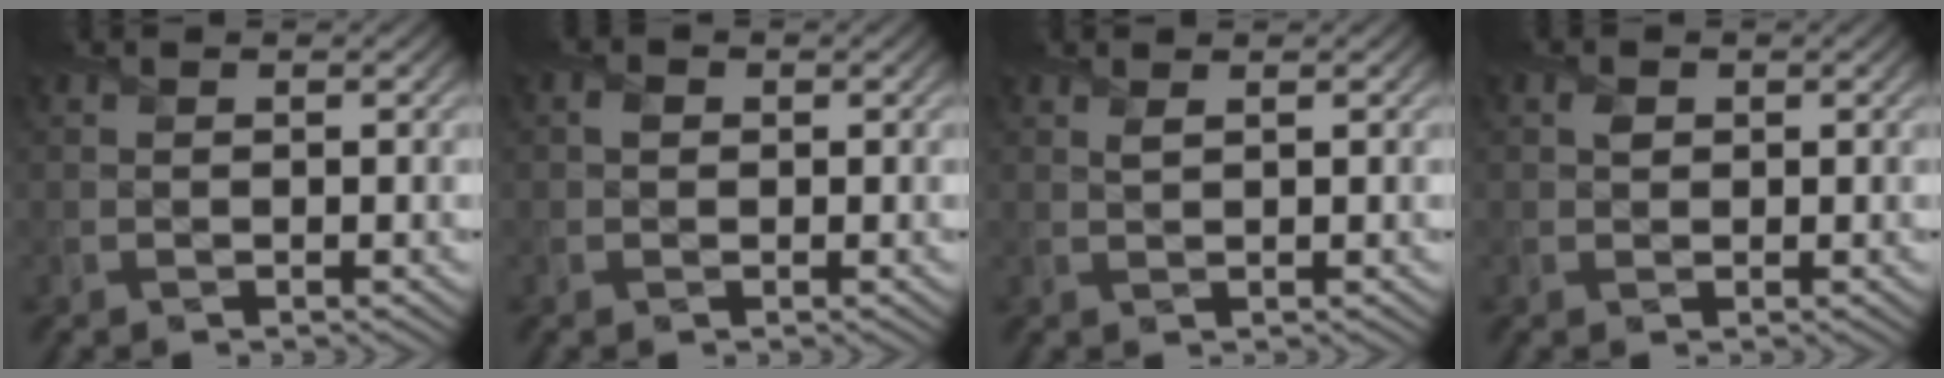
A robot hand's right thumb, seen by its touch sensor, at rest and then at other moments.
{"total": 1.1, "force": [0.0, 1.0, 0.5], "torque": [-0.012, 0.001, -0.004]}
{"total": 0.8, "force": [0.7, 0.2, 0.5], "torque": [-0.015, 0.001, 0.013]}
{"total": 0.9, "force": [0.5, 0.7, 0.4], "torque": [-0.009, 0.002, 0.005]}